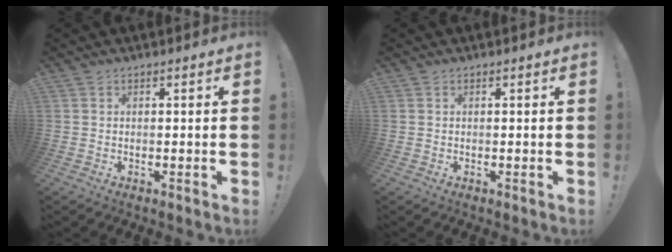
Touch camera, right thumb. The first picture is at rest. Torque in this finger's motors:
{"motor_torque": [-0.16, -0.04, -0.25, 0.28, -0.05]}